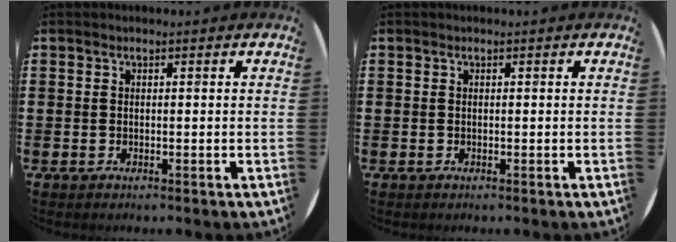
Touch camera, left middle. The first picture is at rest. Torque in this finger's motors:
{"motor_torque": [-0.12, 0.01, 0.03, 0.00]}